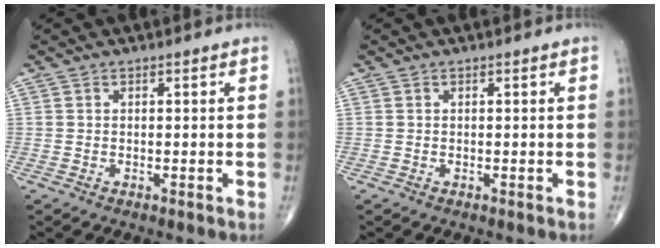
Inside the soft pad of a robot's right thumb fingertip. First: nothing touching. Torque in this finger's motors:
{"motor_torque": [-0.03, 0.03, -0.04, -0.04, 0.00]}